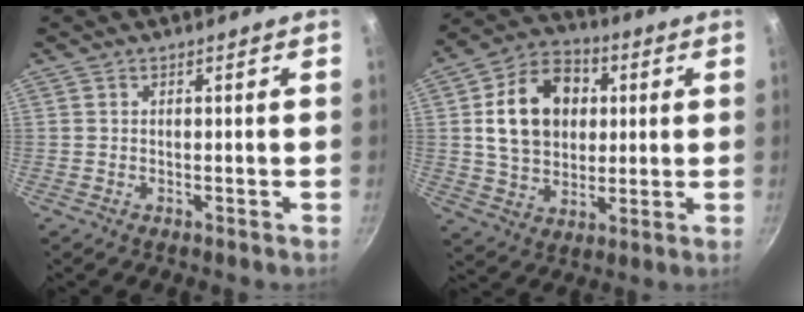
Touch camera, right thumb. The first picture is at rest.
{"total": 16.4, "force": [2.9, 12.4, 10.4], "torque": [-0.148, 0.015, 0.044]}